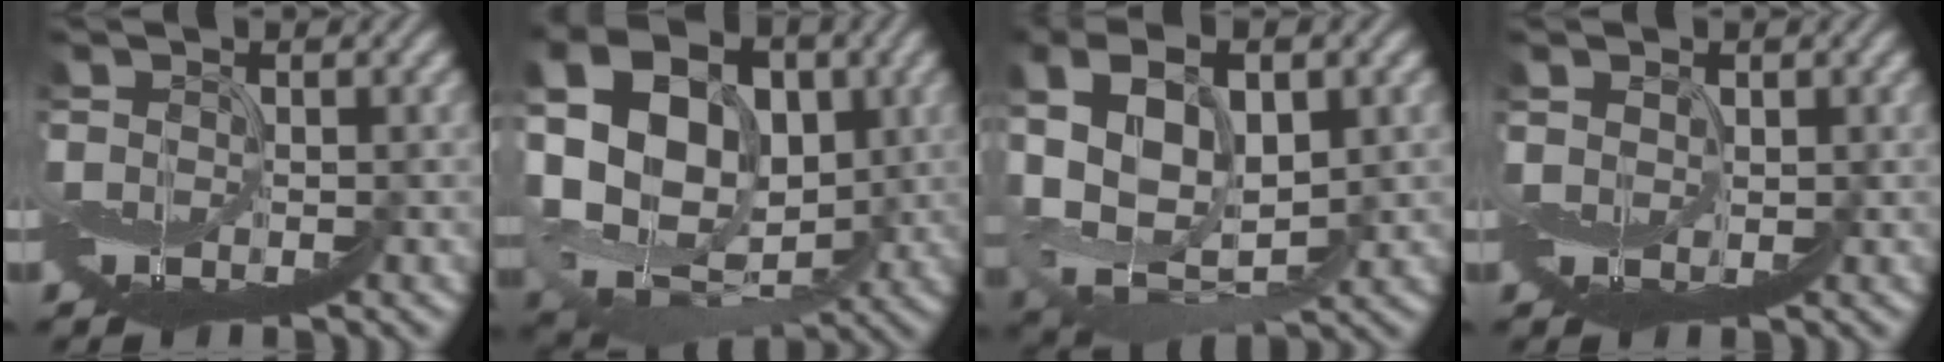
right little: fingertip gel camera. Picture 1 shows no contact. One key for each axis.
{"total": 10.2, "fx": 2.3, "fy": 7.7, "fz": 6.3, "tx": -0.137, "ty": 0.019, "tz": 0.041}
{"total": 9.4, "fx": 3.4, "fy": 5.8, "fz": 6.6, "tx": -0.152, "ty": 0.016, "tz": 0.076}
{"total": 2.1, "fx": 2.0, "fy": 0.5, "fz": 0.1, "tx": -0.015, "ty": -0.001, "tz": 0.035}